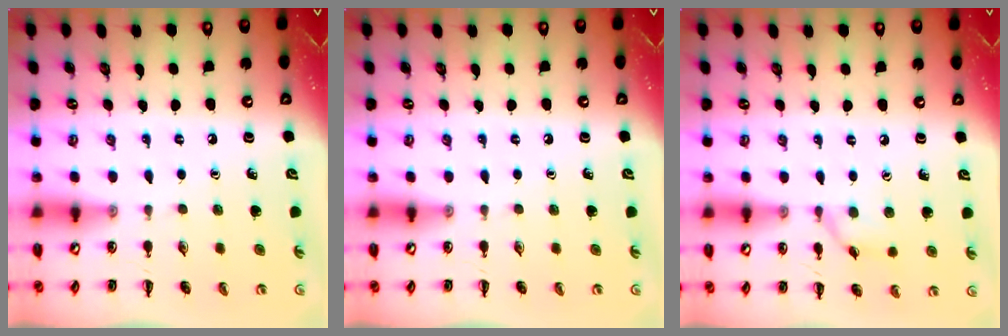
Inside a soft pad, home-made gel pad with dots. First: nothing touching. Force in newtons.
{"total": 0.0}
{"total": 6.8, "press": 6.7, "slide": 0.7}